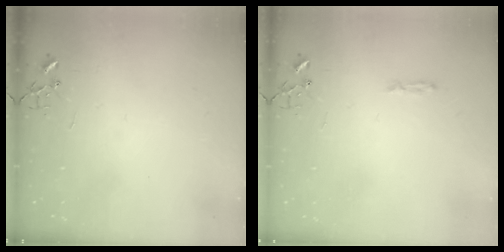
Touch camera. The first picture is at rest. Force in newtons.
{"total": 3.4, "press": 3.4, "slide": 0.4}